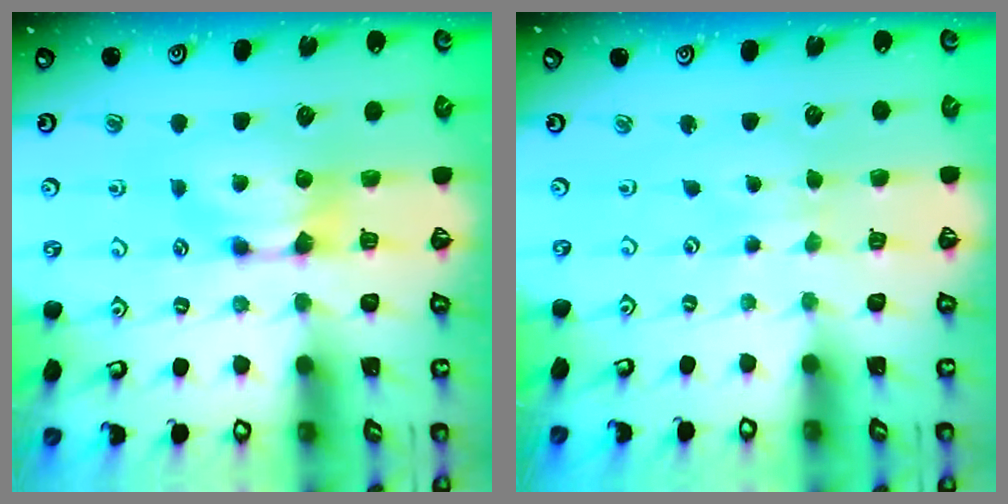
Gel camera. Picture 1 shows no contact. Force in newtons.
{"total": 4.2, "press": 4.2, "slide": 0.1}